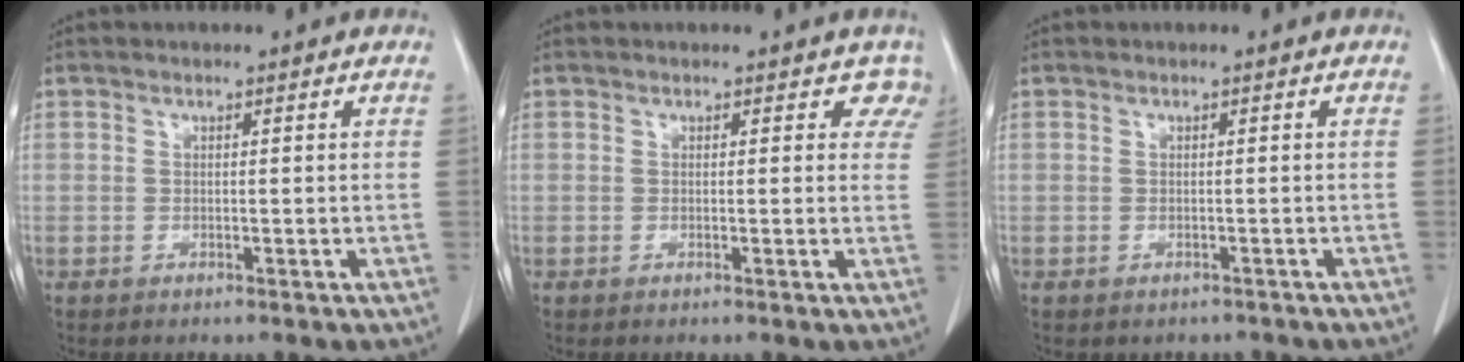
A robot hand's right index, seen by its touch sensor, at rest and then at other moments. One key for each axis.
{"total": 3.1, "fx": 2.4, "fy": 1.9, "fz": 0.3, "tx": 0.026, "ty": -0.007, "tz": 0.001}
{"total": 2.0, "fx": -1.6, "fy": 1.1, "fz": 0.1, "tx": -0.003, "ty": 0.002, "tz": -0.022}